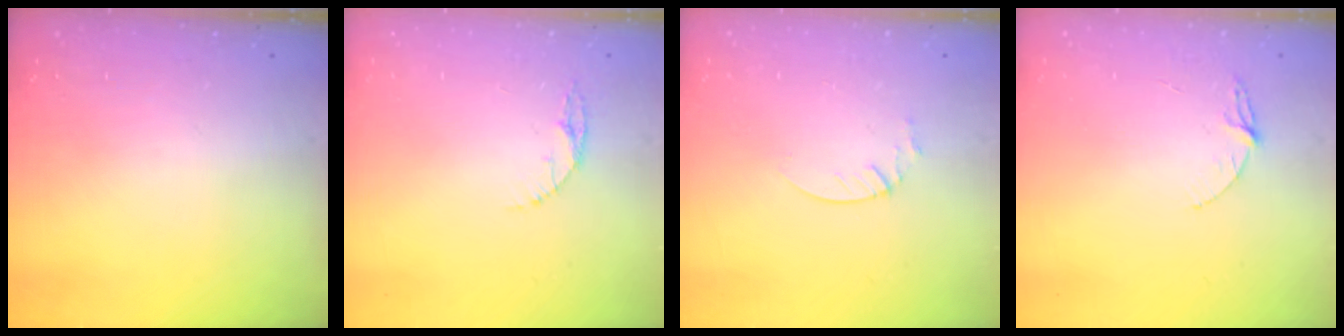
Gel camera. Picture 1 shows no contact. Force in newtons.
{"total": 4.7, "press": 4.7, "slide": 0.6}
{"total": 2.1, "press": 2.1, "slide": 0.2}
{"total": 5.3, "press": 5.3, "slide": 0.5}